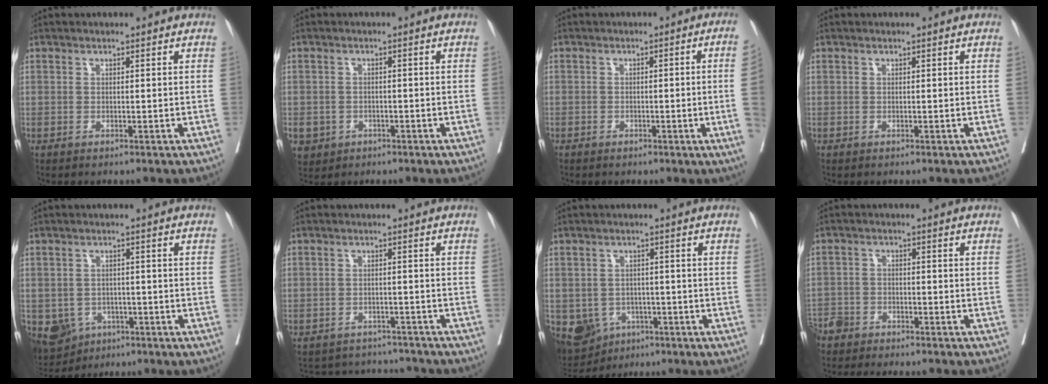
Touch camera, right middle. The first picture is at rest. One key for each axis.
{"total": 6.3, "fx": -3.0, "fy": 5.2, "fz": 1.7, "tx": -0.046, "ty": 0.001, "tz": -0.043}
{"total": 5.2, "fx": -1.0, "fy": -1.1, "fz": 5.0, "tx": -0.056, "ty": 0.000, "tz": -0.015}
{"total": 0.0}
{"total": 8.1, "fx": -3.9, "fy": 6.7, "fz": 2.2, "tx": -0.055, "ty": 0.002, "tz": -0.051}
{"total": 8.2, "fx": -7.6, "fy": 2.8, "fz": -0.4, "tx": 0.011, "ty": 0.023, "tz": -0.096}
{"total": 9.9, "fx": -4.3, "fy": 8.3, "fz": 3.4, "tx": -0.085, "ty": 0.004, "tz": -0.055}
{"total": 7.4, "fx": -7.1, "fy": 1.6, "fz": 1.5, "tx": -0.017, "ty": -0.007, "tz": -0.116}